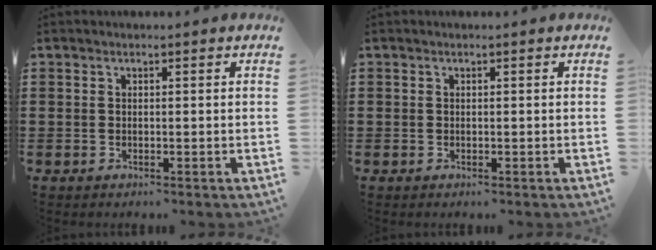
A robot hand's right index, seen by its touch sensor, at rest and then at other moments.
{"total": 0.0}